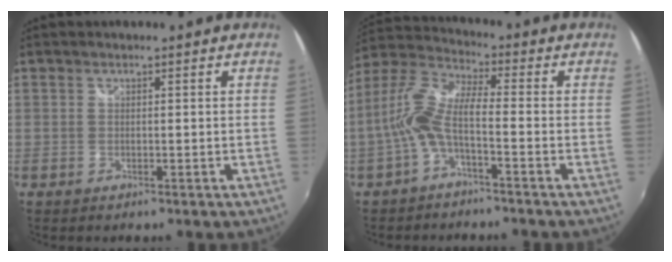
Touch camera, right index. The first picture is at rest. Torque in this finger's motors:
{"motor_torque": [0.62, -0.49, 0.65, 0.19]}